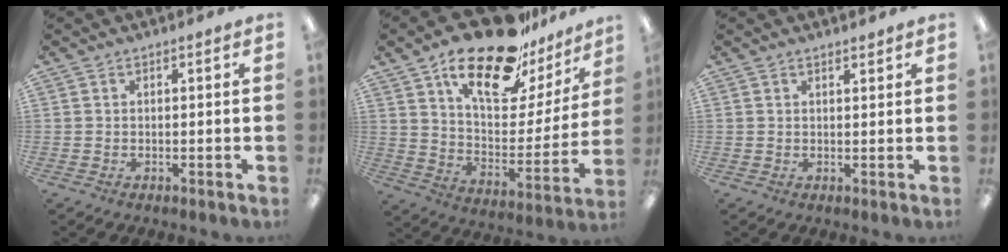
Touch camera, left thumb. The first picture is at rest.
{"total": 23.8, "force": [17.6, 8.9, 13.3], "torque": [-0.212, -0.111, 0.298]}
{"total": 1.2, "force": [1.2, 0.2, 0.3], "torque": [-0.006, -0.002, 0.022]}